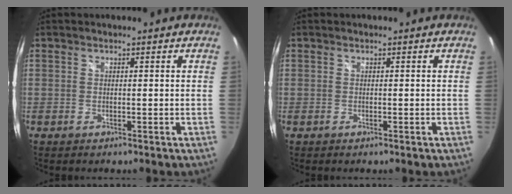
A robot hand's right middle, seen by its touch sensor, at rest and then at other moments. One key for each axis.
{"total": 0.0}